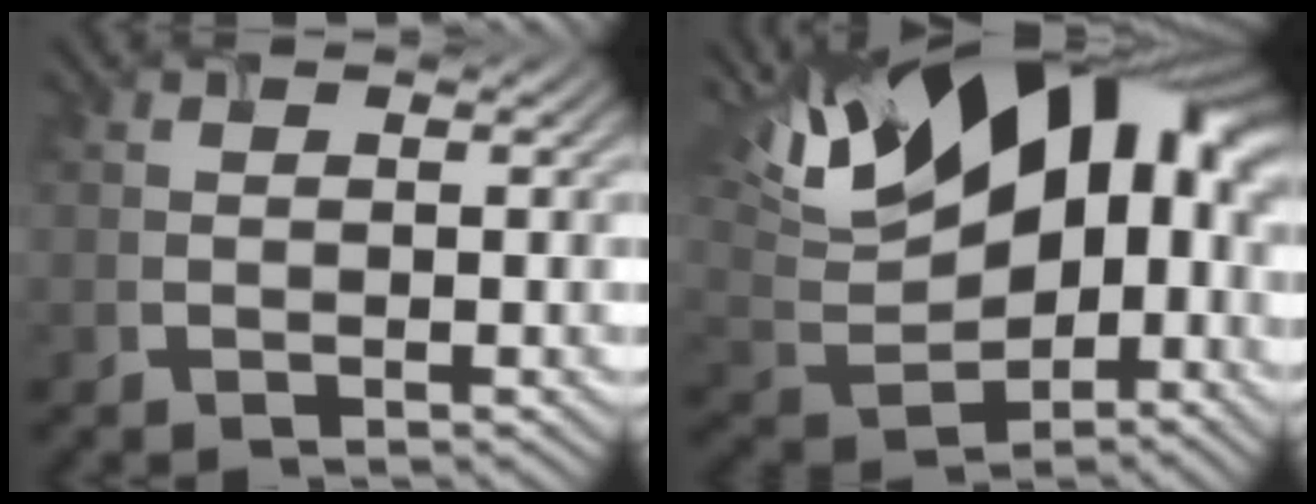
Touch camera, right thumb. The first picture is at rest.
{"total": 19.2, "force": [6.2, 10.6, 14.7], "torque": [-0.247, 0.024, 0.109]}